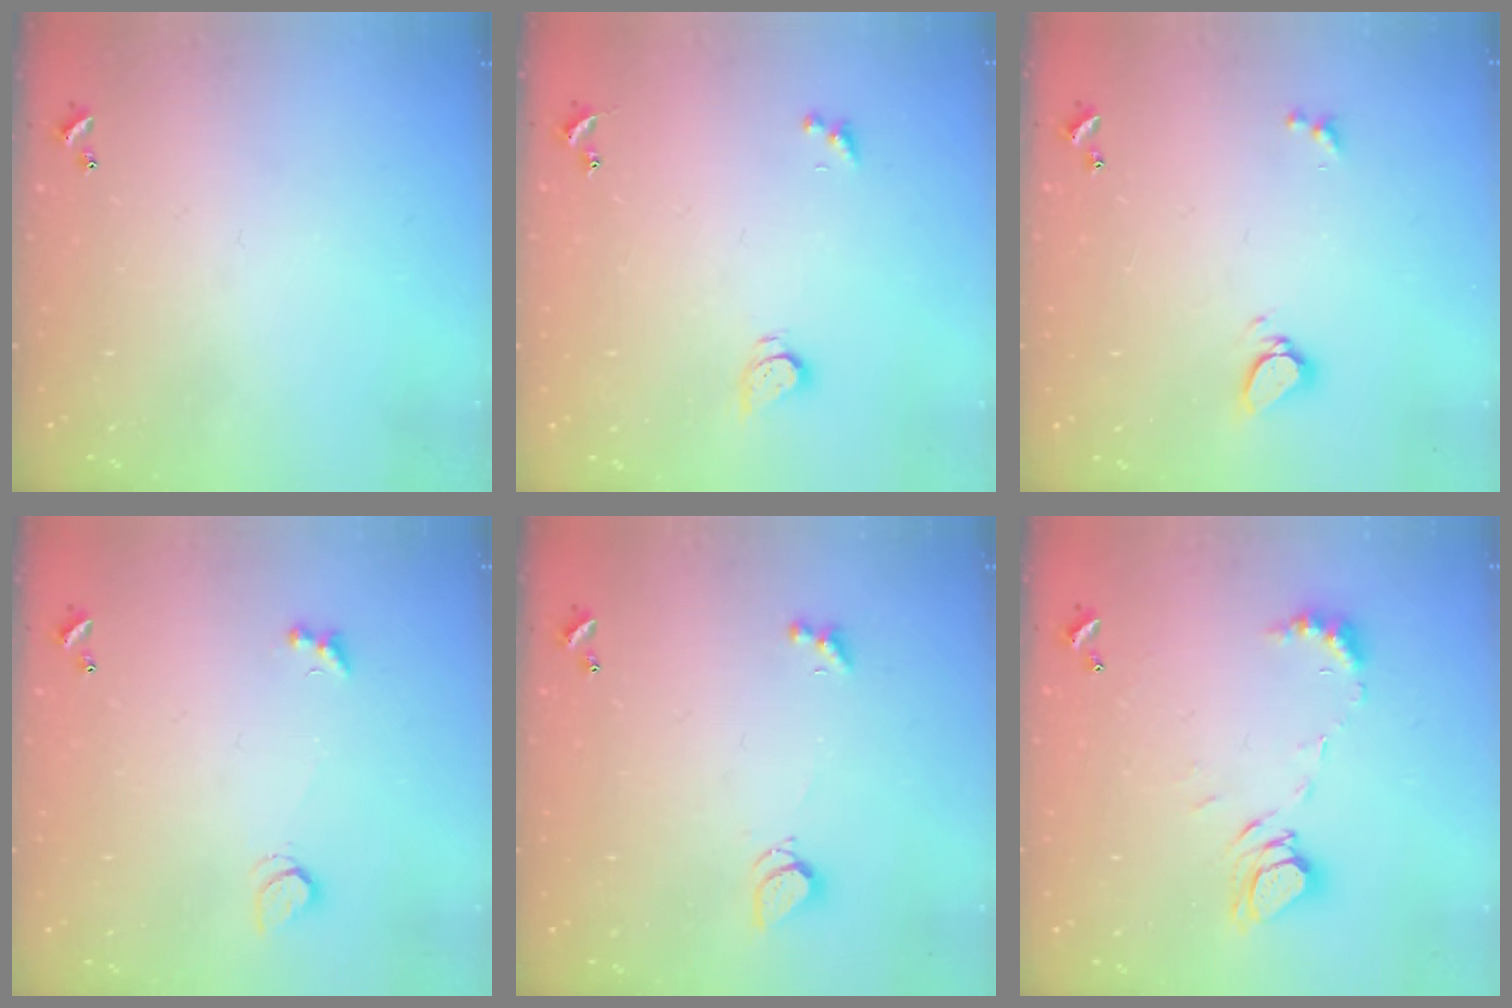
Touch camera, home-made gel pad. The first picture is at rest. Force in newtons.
{"total": 2.6, "press": 2.6, "slide": 0.2}
{"total": 4.4, "press": 4.4, "slide": 0.6}
{"total": 2.3, "press": 1.9, "slide": 1.1}
{"total": 2.5, "press": 2.5, "slide": 0.6}
{"total": 8.4, "press": 8.4, "slide": 1.0}